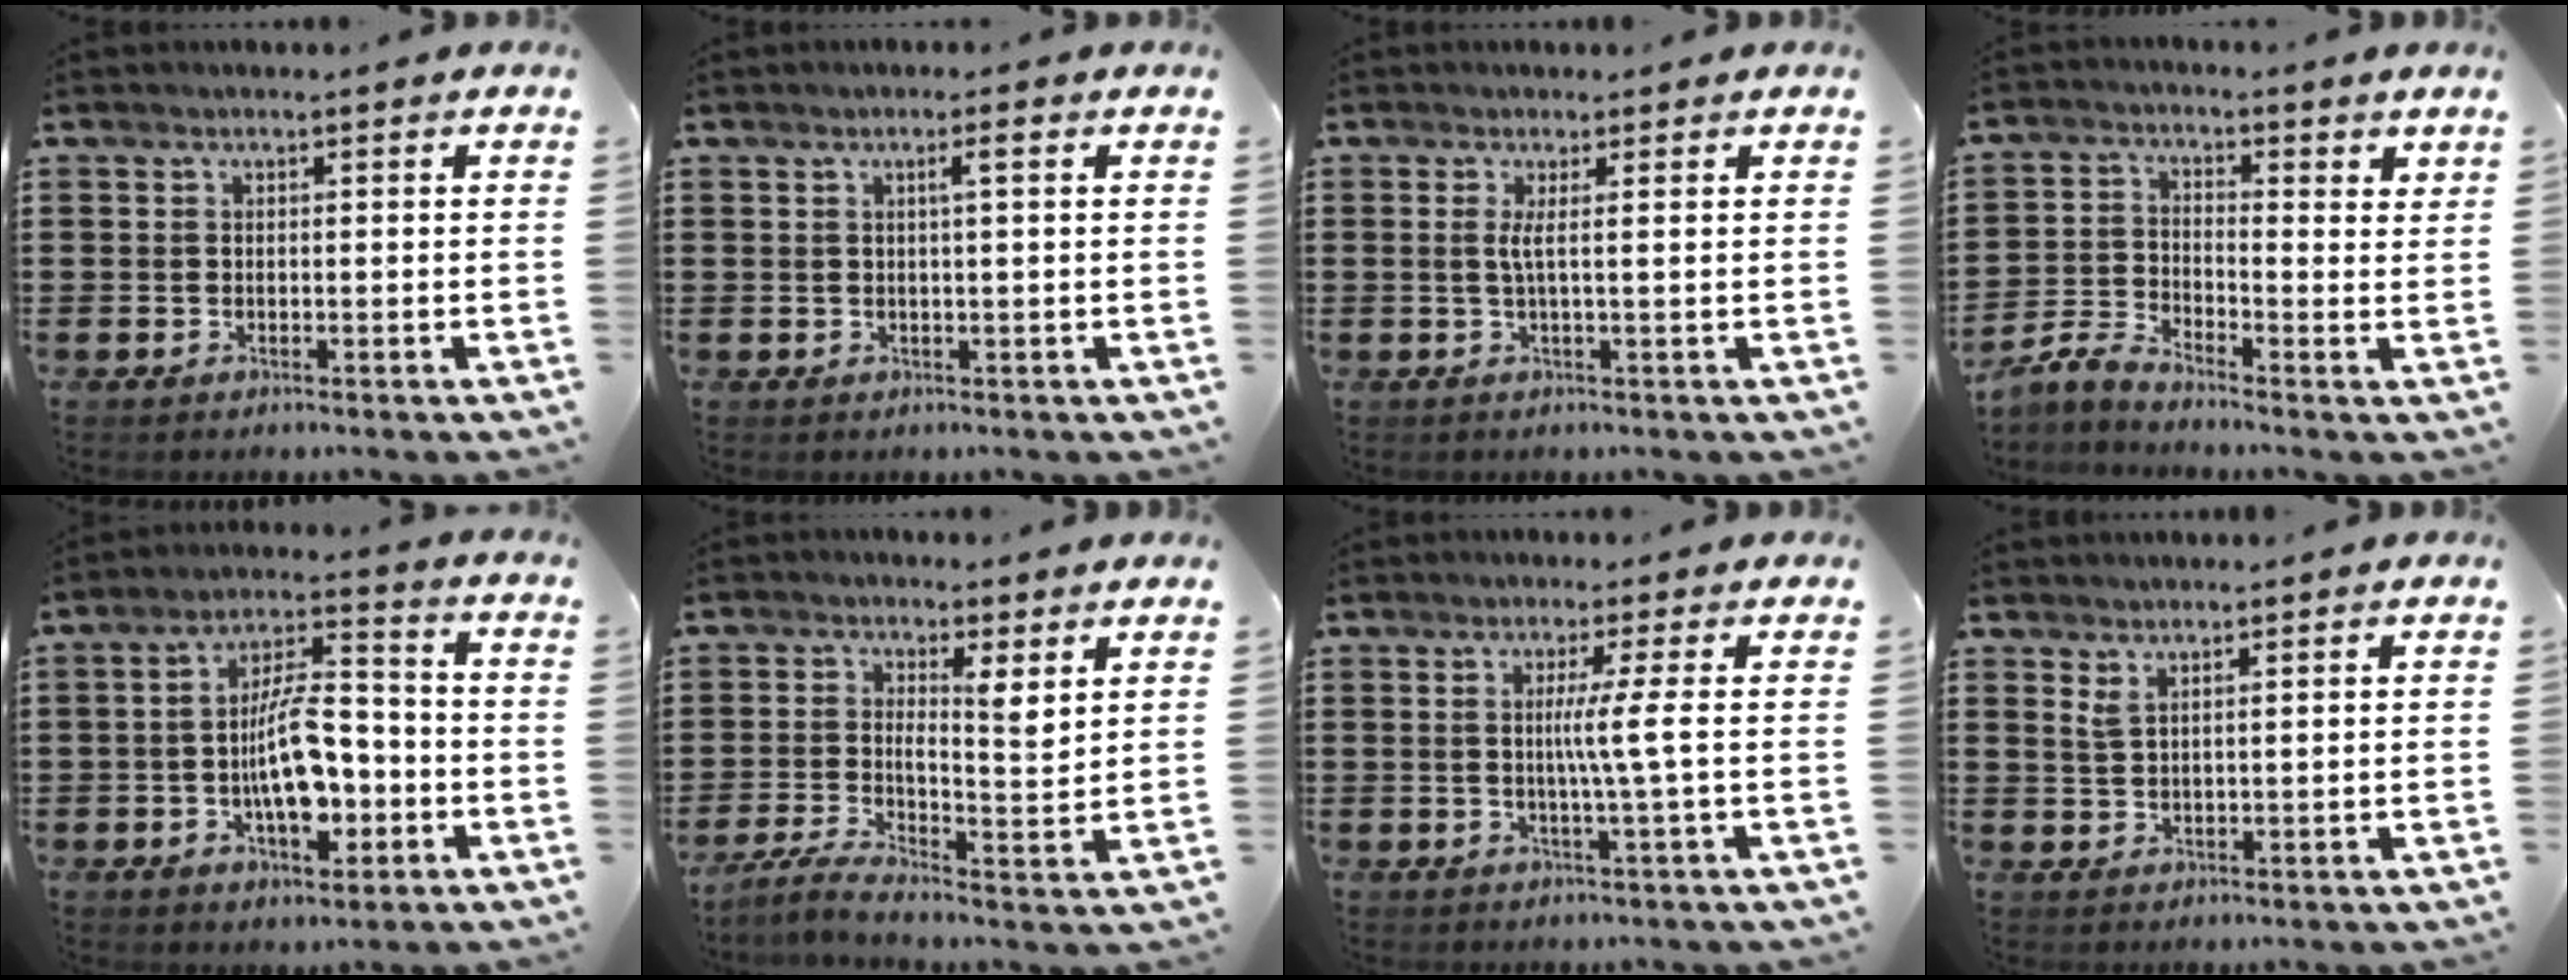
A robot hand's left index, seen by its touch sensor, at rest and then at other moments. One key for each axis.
{"total": 2.0, "fx": 0.7, "fy": 0.0, "fz": 1.9, "tx": -0.037, "ty": 0.001, "tz": 0.010}
{"total": 2.3, "fx": 0.3, "fy": -0.5, "fz": 2.2, "tx": -0.045, "ty": -0.008, "tz": 0.004}
{"total": 2.5, "fx": -2.0, "fy": 0.5, "fz": 1.4, "tx": -0.038, "ty": -0.004, "tz": -0.044}
{"total": 10.9, "fx": -2.7, "fy": 5.0, "fz": 9.3, "tx": -0.169, "ty": 0.002, "tz": -0.053}
{"total": 4.0, "fx": 1.8, "fy": 0.2, "fz": 3.5, "tx": -0.064, "ty": -0.027, "tz": 0.021}
{"total": 4.7, "fx": 0.2, "fy": -1.1, "fz": 4.6, "tx": -0.085, "ty": -0.011, "tz": -0.002}
{"total": 2.0, "fx": 1.6, "fy": 0.3, "fz": 1.2, "tx": -0.028, "ty": 0.001, "tz": 0.029}